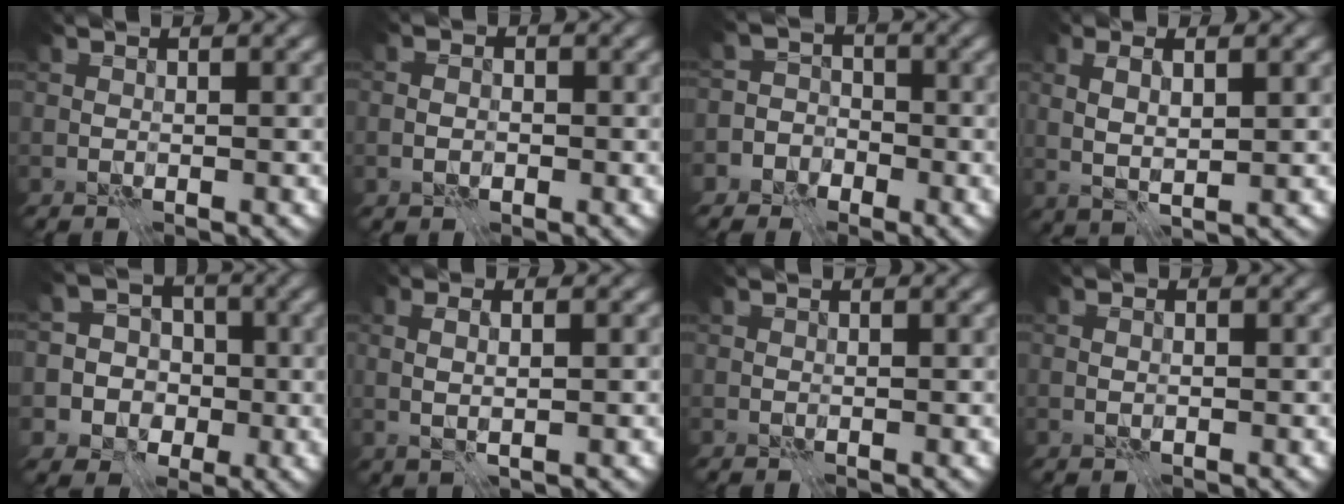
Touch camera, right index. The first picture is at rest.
{"total": 1.4, "force": [-0.5, 1.1, 0.8], "torque": [-0.002, 0.002, -0.016]}
{"total": 5.0, "force": [-3.1, 4.0, 0.4], "torque": [0.023, -0.001, -0.074]}
{"total": 2.8, "force": [0.9, 0.6, 2.6], "torque": [-0.058, 0.001, 0.021]}
{"total": 6.5, "force": [-1.8, 6.1, 1.4], "torque": [-0.014, 0.011, -0.056]}
{"total": 1.8, "force": [0.5, 0.1, 1.8], "torque": [-0.036, 0.002, 0.012]}
{"total": 0.0}
{"total": 0.9, "force": [0.0, 0.5, 0.7], "torque": [-0.008, 0.003, 0.003]}